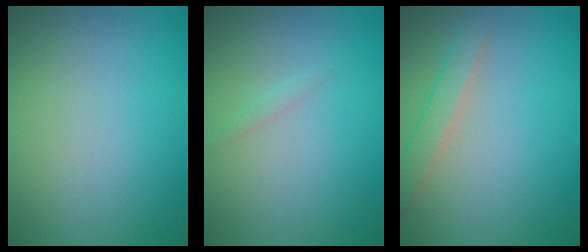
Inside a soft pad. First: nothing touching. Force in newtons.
{"total": 0.6, "press": 0.6, "slide": 0.0}
{"total": 2.1, "press": 2.1, "slide": 0.1}